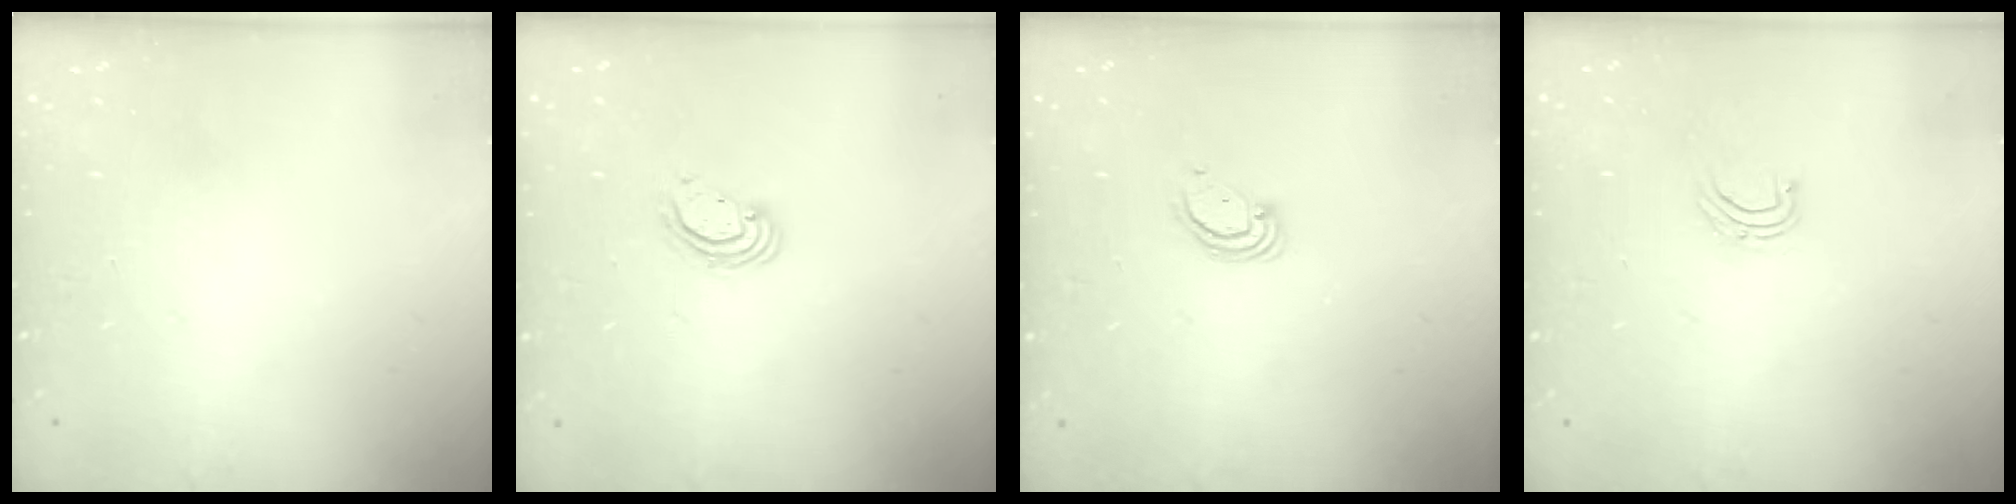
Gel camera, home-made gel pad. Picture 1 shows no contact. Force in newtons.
{"total": 2.8, "press": 2.8, "slide": 0.2}
{"total": 3.4, "press": 3.4, "slide": 0.3}
{"total": 4.1, "press": 4.1, "slide": 0.3}